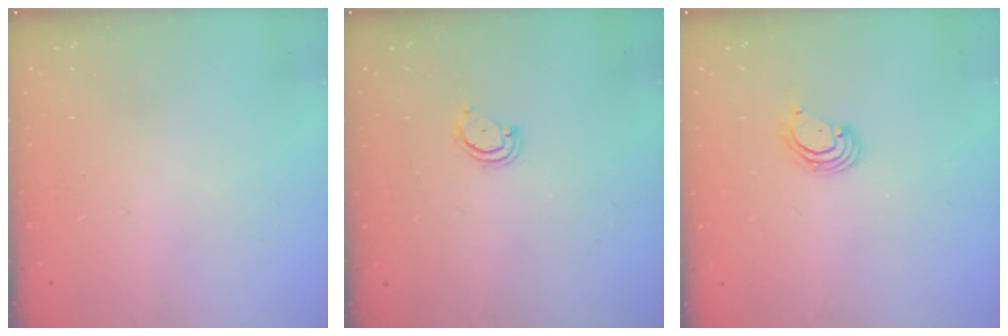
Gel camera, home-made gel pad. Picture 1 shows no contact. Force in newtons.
{"total": 2.6, "press": 2.6, "slide": 0.3}
{"total": 2.4, "press": 2.4, "slide": 0.2}